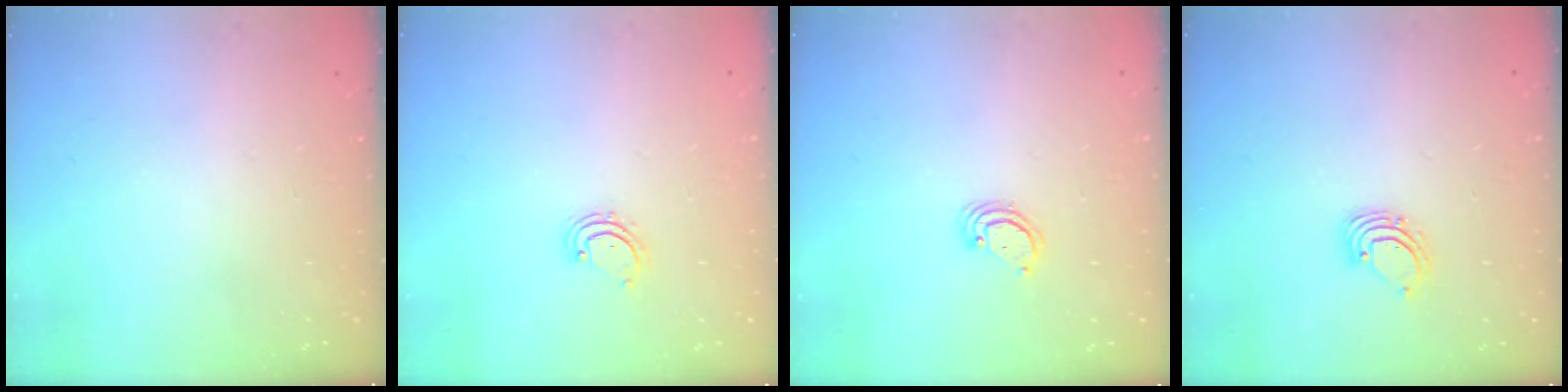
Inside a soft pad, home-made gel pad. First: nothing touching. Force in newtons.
{"total": 2.6, "press": 2.6, "slide": 0.3}
{"total": 2.6, "press": 2.6, "slide": 0.2}
{"total": 2.6, "press": 2.6, "slide": 0.2}